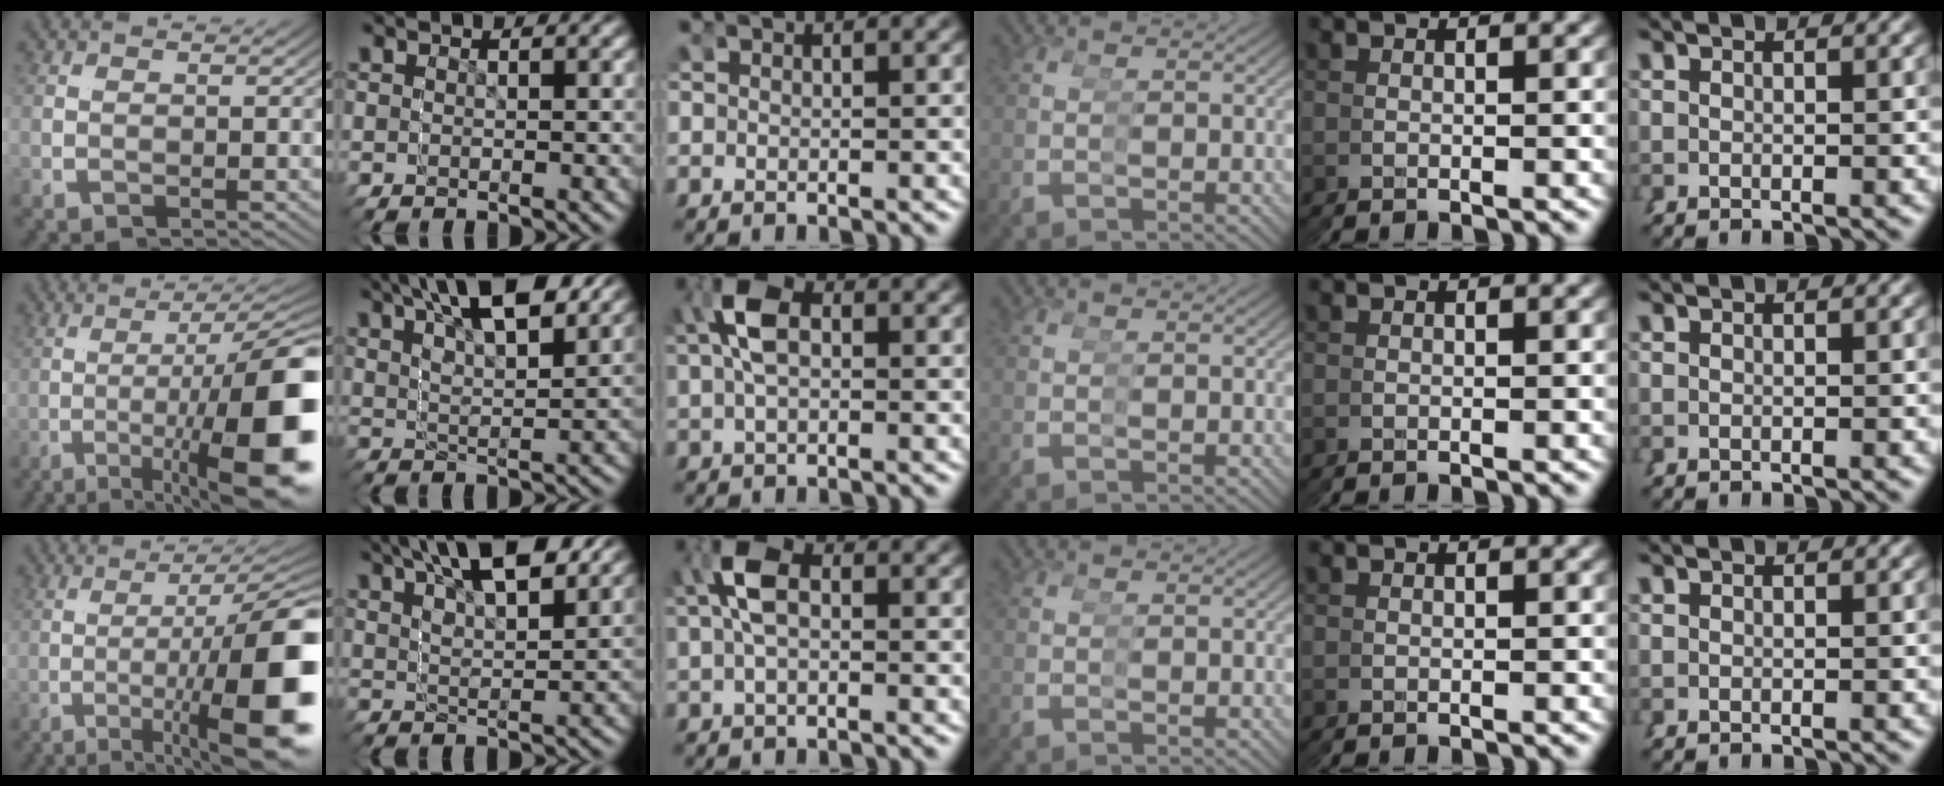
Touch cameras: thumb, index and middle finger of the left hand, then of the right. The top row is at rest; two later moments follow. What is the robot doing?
{"motion": "grasp_and_lifting", "object": "screwdriver"}